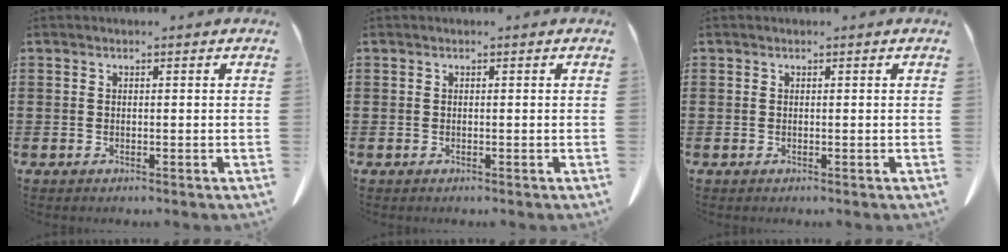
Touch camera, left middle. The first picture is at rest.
{"total": 0.0}
{"total": 0.0}